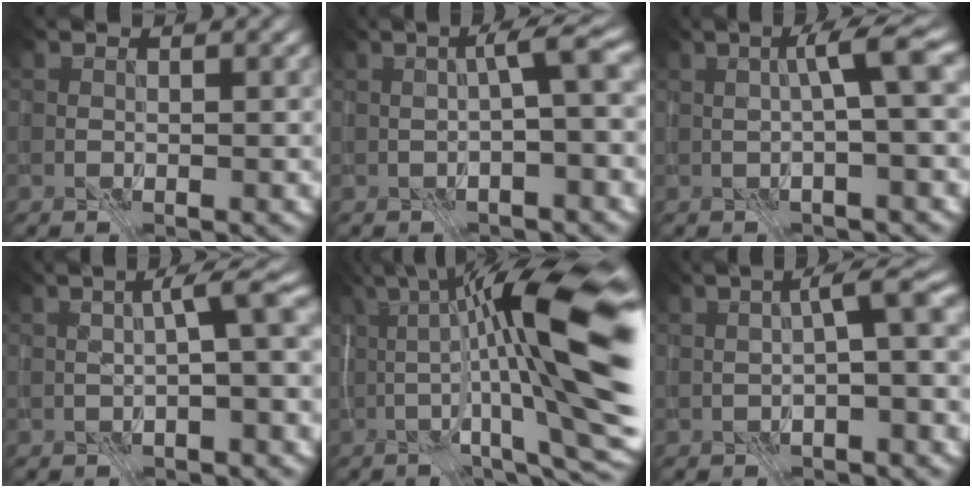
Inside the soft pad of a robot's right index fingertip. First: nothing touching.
{"total": 3.0, "force": [-0.5, 0.0, 2.9], "torque": [-0.045, 0.016, -0.013]}
{"total": 3.4, "force": [0.3, -0.2, 3.3], "torque": [-0.053, 0.019, 0.000]}
{"total": 3.0, "force": [-0.5, 0.1, 2.9], "torque": [-0.046, 0.014, -0.012]}
{"total": 16.3, "force": [-0.1, 3.1, 16.0], "torque": [-0.233, 0.030, 0.005]}
{"total": 3.4, "force": [-0.7, 0.3, 3.3], "torque": [-0.051, 0.016, -0.017]}